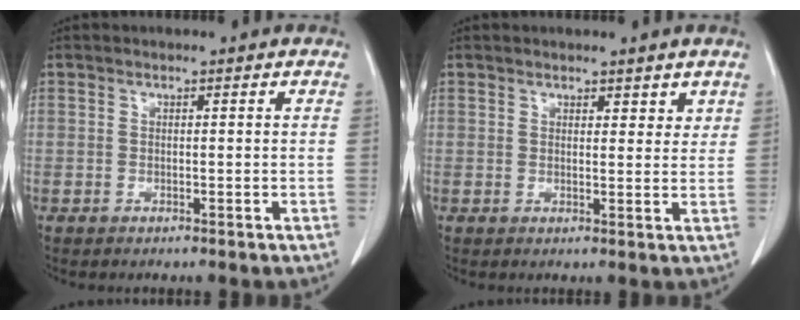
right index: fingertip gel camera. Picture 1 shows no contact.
{"total": 3.3, "force": [2.2, 1.8, 1.6], "torque": [-0.023, 0.002, 0.037]}